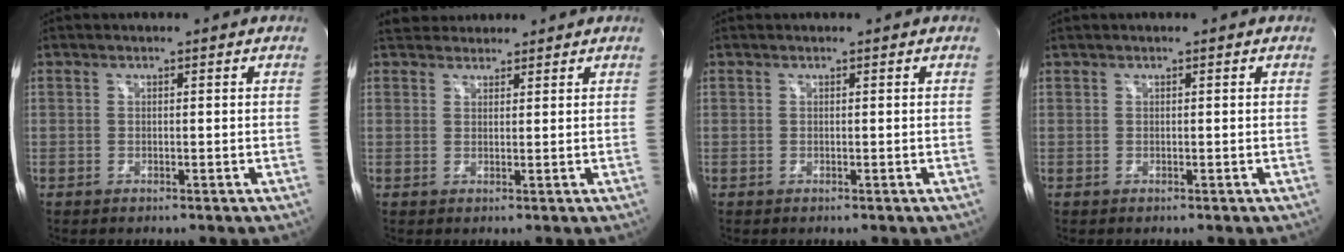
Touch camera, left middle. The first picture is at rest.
{"total": 4.2, "force": [3.9, 1.5, 0.6], "torque": [-0.007, 0.029, 0.067]}
{"total": 0.0}
{"total": 0.0}